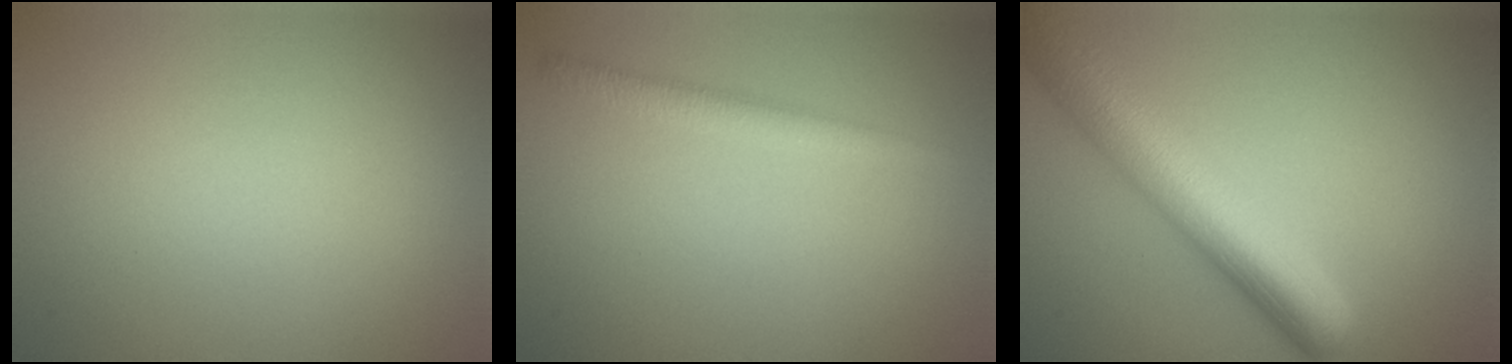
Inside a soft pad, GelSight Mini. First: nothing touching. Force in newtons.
{"total": 2.0, "press": 2.0, "slide": 0.1}
{"total": 8.7, "press": 8.7, "slide": 0.4}